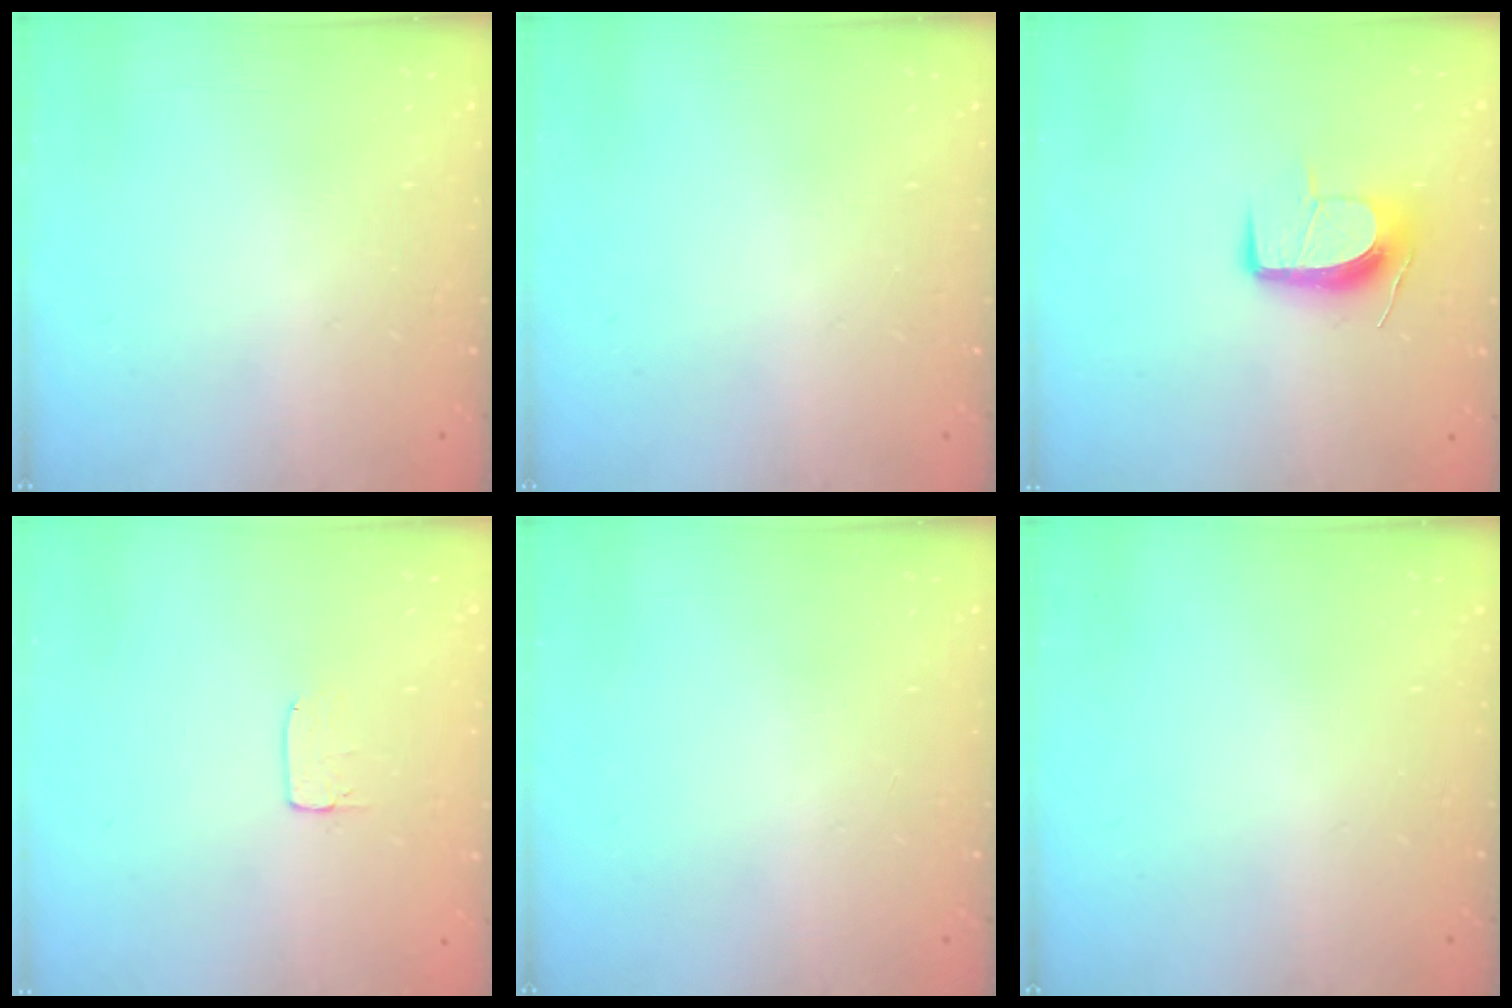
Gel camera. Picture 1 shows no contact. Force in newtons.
{"total": 0.0}
{"total": 10.9, "press": 10.9, "slide": 0.2}
{"total": 3.7, "press": 3.6, "slide": 0.2}
{"total": 0.0}
{"total": 0.0}